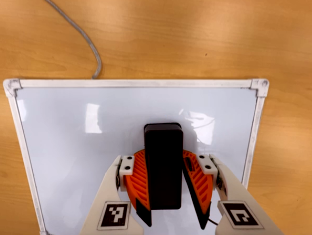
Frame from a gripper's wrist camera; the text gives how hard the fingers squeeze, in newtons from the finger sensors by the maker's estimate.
{"total": 10.6, "left": 12.5, "right": 8.7}